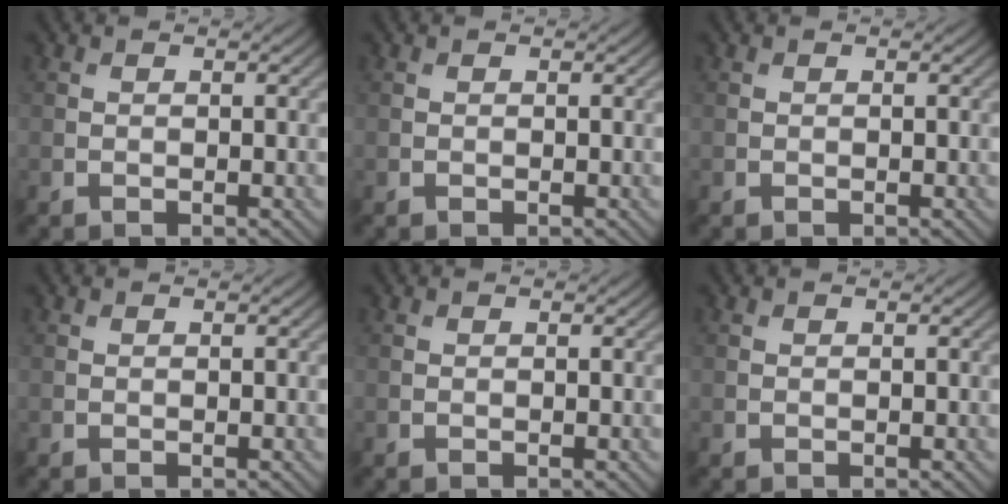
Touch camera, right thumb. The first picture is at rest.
{"total": 0.0}
{"total": 0.0}
{"total": 0.0}
{"total": 0.0}
{"total": 0.0}